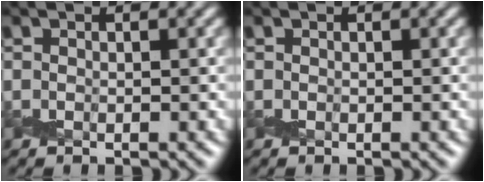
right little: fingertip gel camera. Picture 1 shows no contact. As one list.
[{"total": 0.0}]